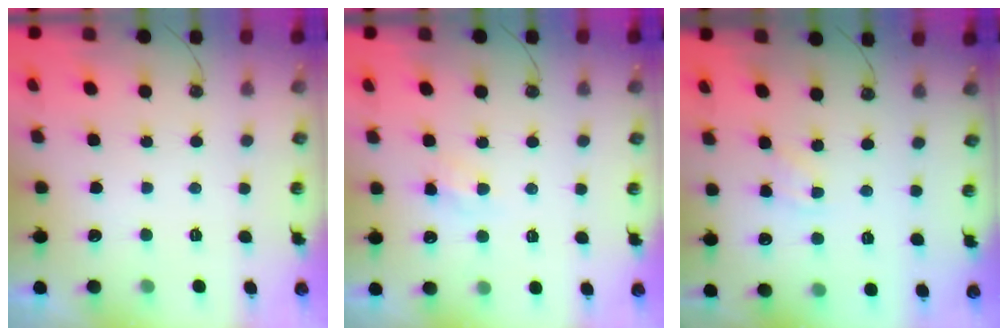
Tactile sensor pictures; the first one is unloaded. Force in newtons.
{"total": 3.0, "press": 2.9, "slide": 0.5}
{"total": 2.5, "press": 2.5, "slide": 0.5}